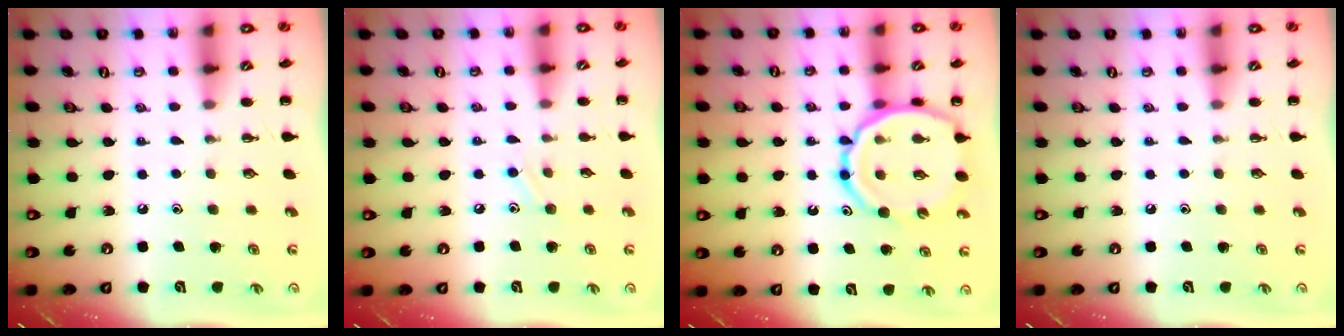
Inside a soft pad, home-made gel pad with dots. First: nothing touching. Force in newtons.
{"total": 6.6, "press": 6.3, "slide": 1.8}
{"total": 15.0, "press": 14.8, "slide": 2.5}
{"total": 0.0}